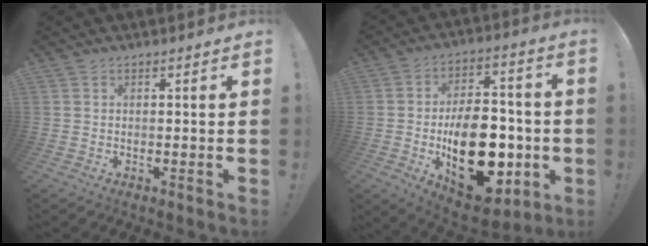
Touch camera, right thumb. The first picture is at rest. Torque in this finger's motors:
{"motor_torque": [2.21, 2.79, 1.54, -1.24, 0.16]}